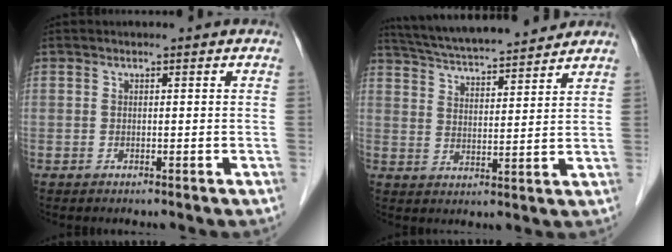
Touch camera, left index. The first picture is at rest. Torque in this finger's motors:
{"motor_torque": [0.04, -0.61, 0.24, 0.07]}